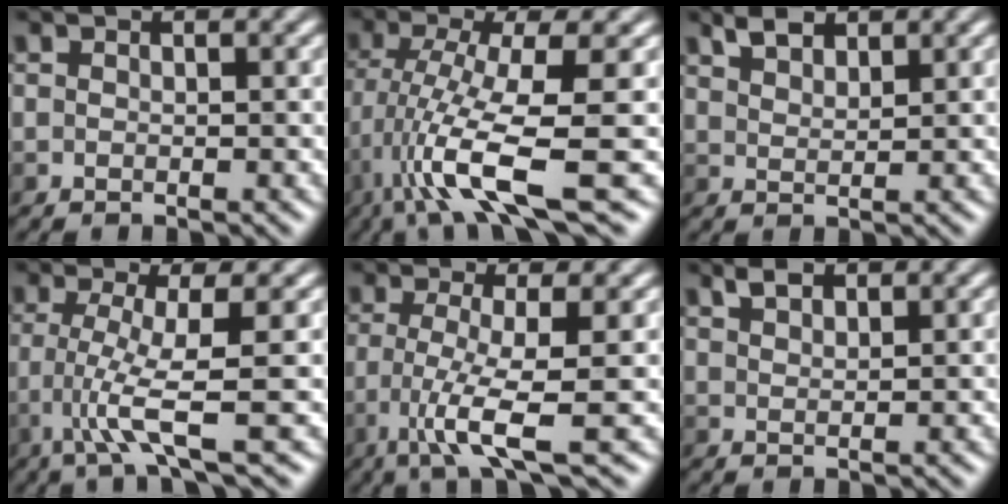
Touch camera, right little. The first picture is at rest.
{"total": 8.4, "force": [-2.8, 1.2, 7.8], "torque": [-0.161, -0.002, -0.051]}
{"total": 1.8, "force": [1.6, 0.5, 0.6], "torque": [-0.018, 0.004, 0.037]}
{"total": 4.5, "force": [-1.6, -0.1, 4.2], "torque": [-0.093, -0.002, -0.031]}
{"total": 5.3, "force": [-2.0, 0.4, 4.9], "torque": [-0.099, -0.003, -0.039]}
{"total": 1.3, "force": [1.2, 0.3, 0.3], "torque": [-0.011, 0.003, 0.028]}